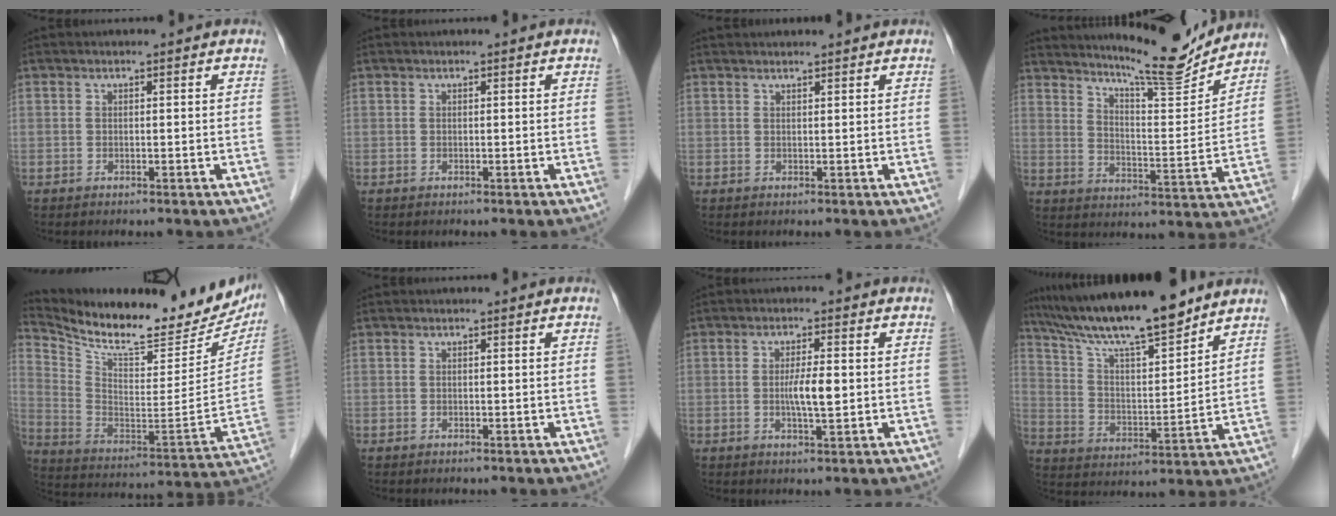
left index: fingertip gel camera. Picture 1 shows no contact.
{"total": 0.0}
{"total": 3.4, "force": [3.3, 0.1, 1.0], "torque": [-0.011, 0.029, 0.045]}
{"total": 14.0, "force": [13.2, 0.4, 4.7], "torque": [-0.078, -0.024, 0.192]}
{"total": 25.4, "force": [21.9, 6.7, 10.9], "torque": [-0.187, -0.039, 0.319]}
{"total": 0.0}
{"total": 4.2, "force": [-0.2, 0.6, 4.2], "torque": [-0.077, -0.003, -0.003]}
{"total": 16.4, "force": [13.8, 1.5, 8.7], "torque": [-0.149, 0.006, 0.245]}